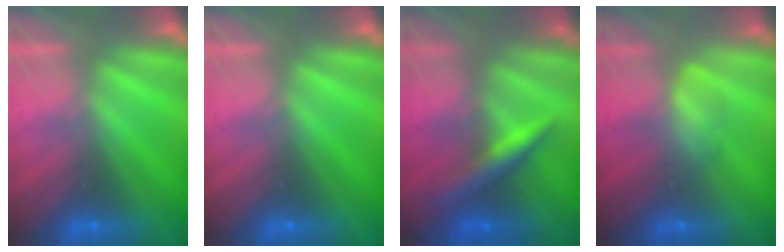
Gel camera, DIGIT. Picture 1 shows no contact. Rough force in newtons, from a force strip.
{"total": 0.0}
{"total": 2.3}
{"total": 2.8}